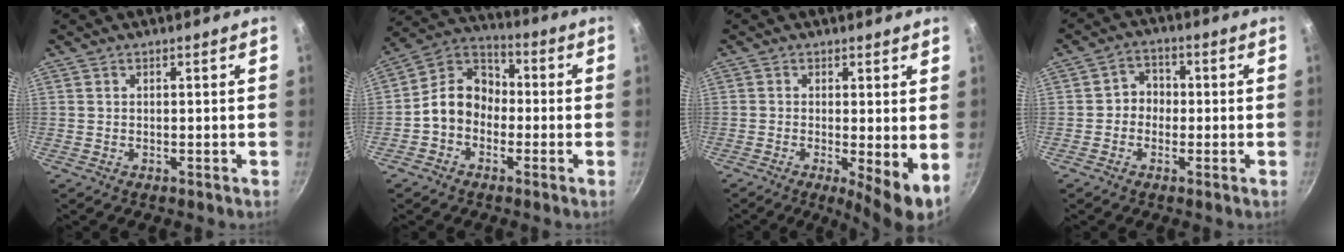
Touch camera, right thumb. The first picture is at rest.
{"total": 9.9, "force": [-2.1, 8.0, 5.5], "torque": [-0.058, 0.044, -0.061]}
{"total": 6.4, "force": [-0.6, 1.4, 6.2], "torque": [-0.091, -0.014, -0.008]}
{"total": 4.3, "force": [-0.6, 3.9, 1.8], "torque": [0.005, 0.014, -0.019]}